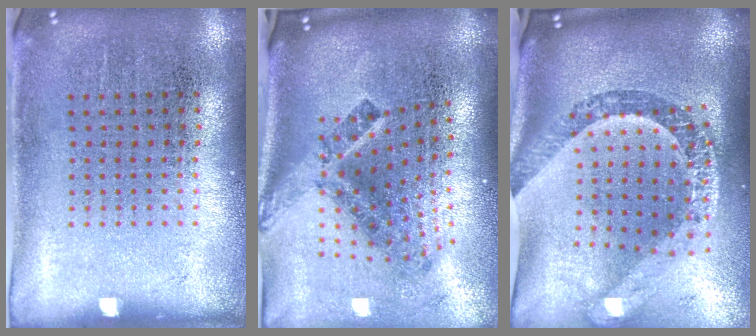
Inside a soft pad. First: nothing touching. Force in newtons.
{"total": 3.0, "press": 1.7, "slide": 2.4}
{"total": 3.5, "press": 2.4, "slide": 2.5}